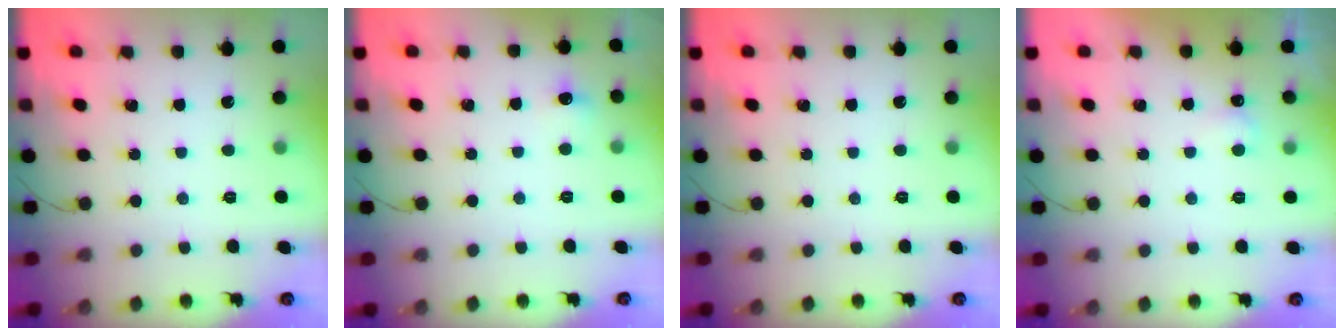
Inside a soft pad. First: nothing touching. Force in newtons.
{"total": 5.1, "press": 4.9, "slide": 1.4}
{"total": 0.0}
{"total": 2.2, "press": 2.2, "slide": 0.4}